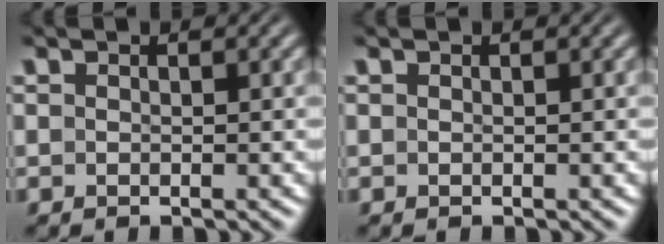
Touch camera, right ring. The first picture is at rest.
{"total": 0.0}